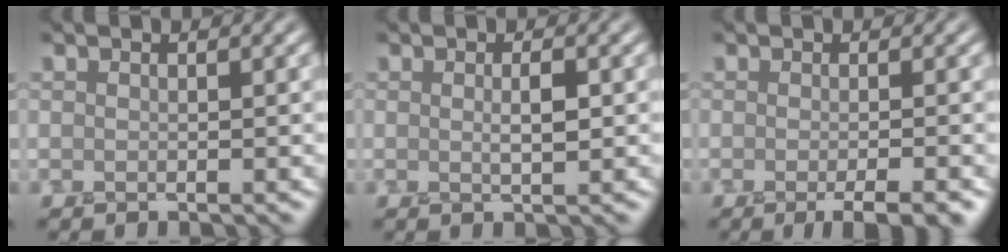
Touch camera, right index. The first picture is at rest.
{"total": 1.4, "force": [0.0, 0.3, 1.4], "torque": [-0.023, -0.001, 0.000]}
{"total": 3.2, "force": [-1.3, 0.6, 2.8], "torque": [-0.029, -0.003, -0.022]}